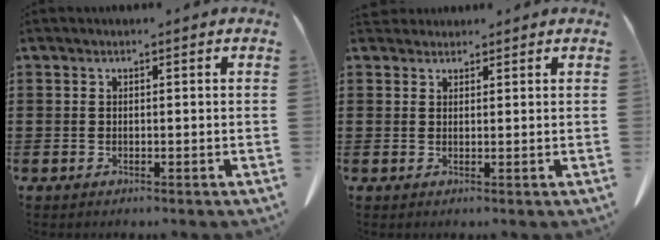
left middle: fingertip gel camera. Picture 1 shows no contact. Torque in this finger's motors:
{"motor_torque": [0.06, 0.00, 0.04, -0.01]}